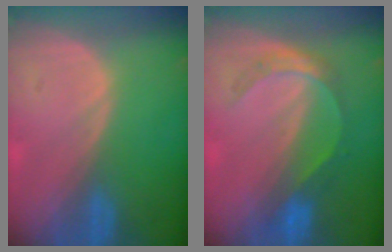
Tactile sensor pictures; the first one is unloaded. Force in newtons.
{"total": 5.1, "press": 4.9, "slide": 1.4}